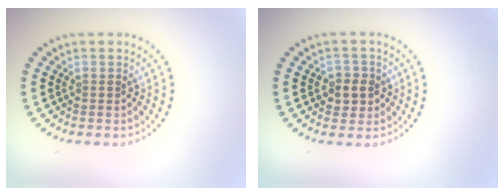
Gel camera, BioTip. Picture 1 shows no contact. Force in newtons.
{"total": 2.2, "press": 2.0, "slide": 0.8}